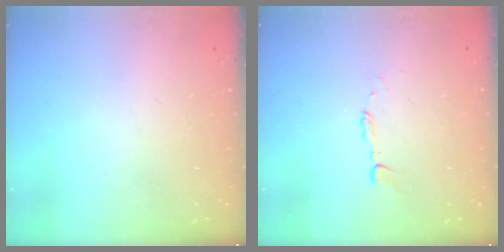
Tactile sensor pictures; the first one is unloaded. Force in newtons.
{"total": 2.9, "press": 2.9, "slide": 0.2}